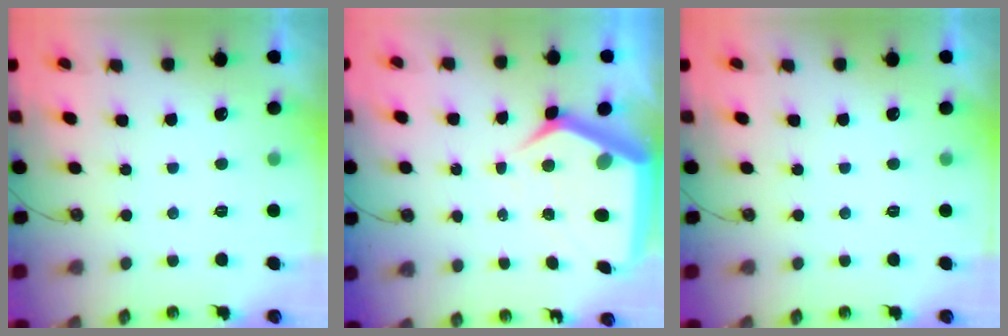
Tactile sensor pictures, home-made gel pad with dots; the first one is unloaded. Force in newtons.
{"total": 10.7, "press": 10.6, "slide": 1.4}
{"total": 0.0}